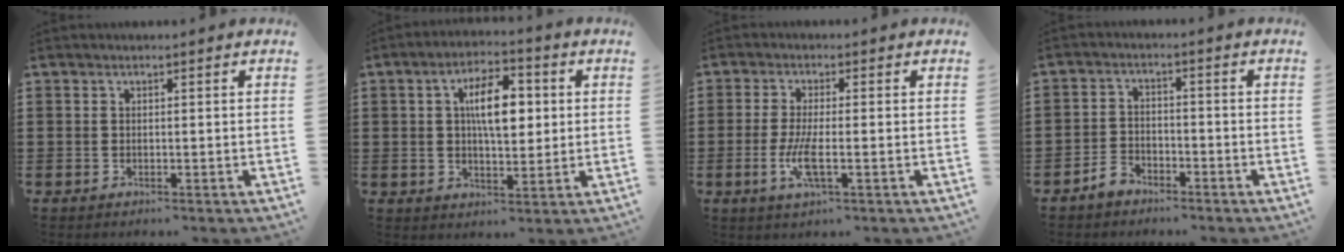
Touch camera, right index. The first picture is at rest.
{"total": 8.2, "force": [1.6, 3.8, 7.1], "torque": [-0.121, 0.007, 0.018]}
{"total": 5.2, "force": [-1.5, 1.0, 4.9], "torque": [-0.111, -0.012, -0.033]}
{"total": 3.1, "force": [-2.7, 1.5, 0.7], "torque": [-0.025, 0.006, -0.057]}